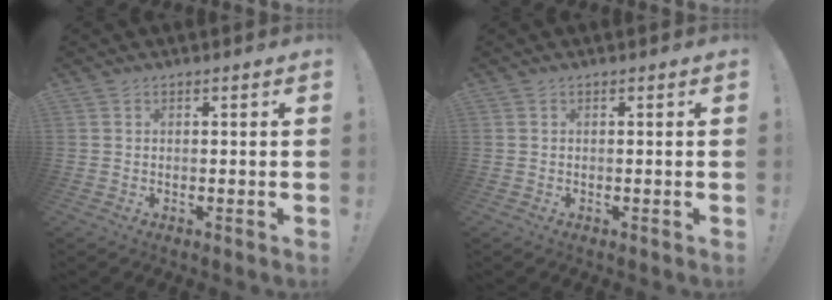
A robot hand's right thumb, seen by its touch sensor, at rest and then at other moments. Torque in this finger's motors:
{"motor_torque": [-0.12, -0.12, -0.01, 0.02, 0.00]}